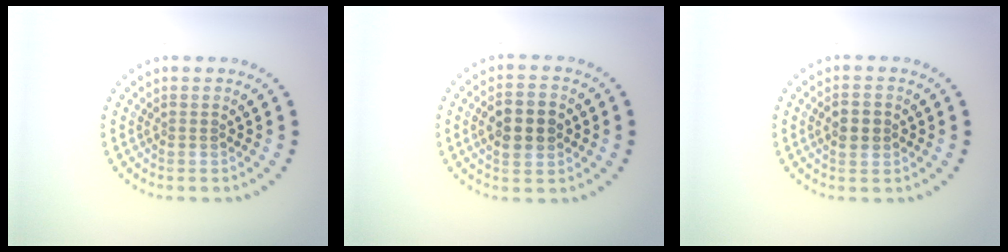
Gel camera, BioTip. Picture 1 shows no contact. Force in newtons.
{"total": 4.5, "press": 4.5, "slide": 0.2}
{"total": 2.5, "press": 2.4, "slide": 0.2}